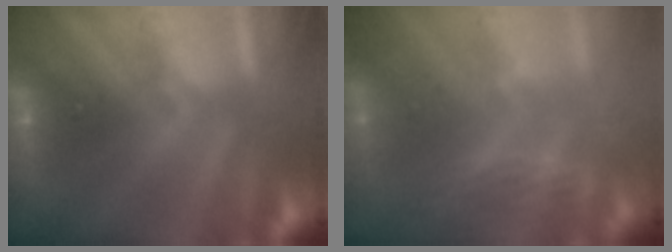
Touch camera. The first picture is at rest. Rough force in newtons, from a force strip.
{"total": 2.8}